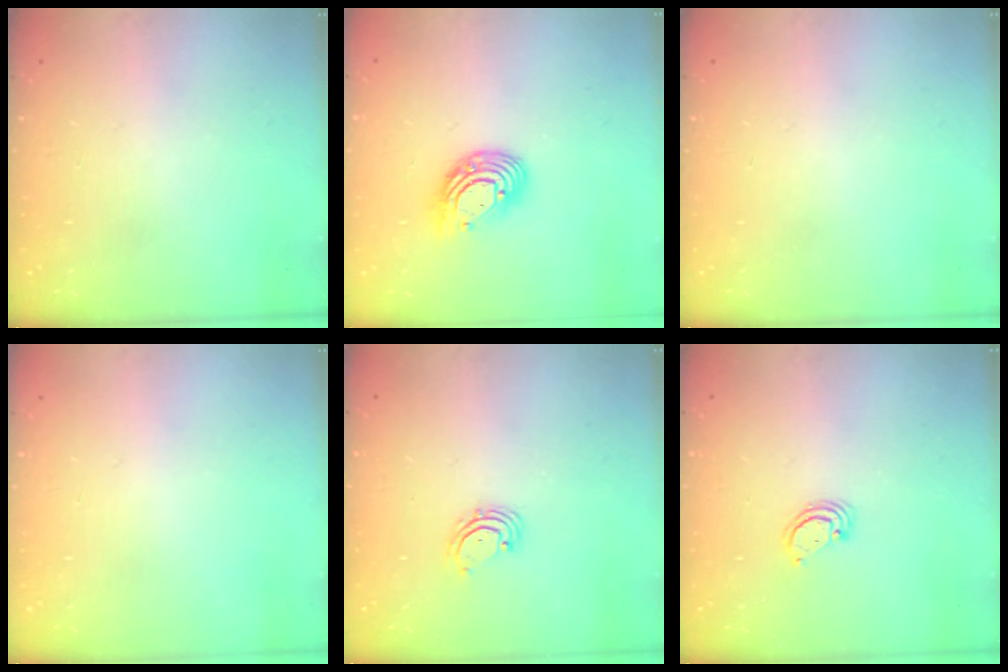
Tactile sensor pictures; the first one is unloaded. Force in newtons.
{"total": 10.1, "press": 10.1, "slide": 0.9}
{"total": 0.0}
{"total": 0.0}
{"total": 2.0, "press": 2.0, "slide": 0.4}
{"total": 2.3, "press": 2.3, "slide": 0.2}